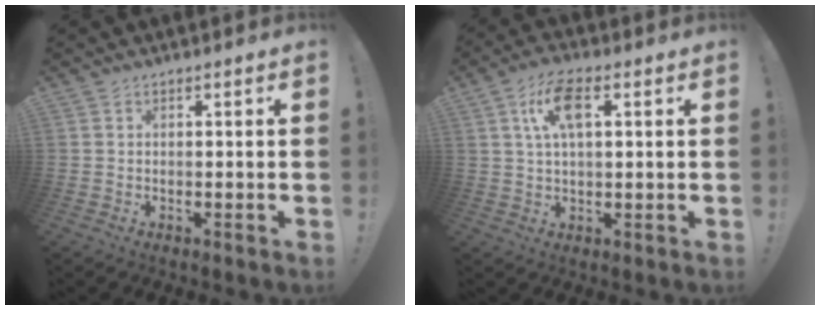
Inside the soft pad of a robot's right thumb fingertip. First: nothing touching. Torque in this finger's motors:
{"motor_torque": [-0.05, -0.05, 0.00, 0.00, 0.06]}